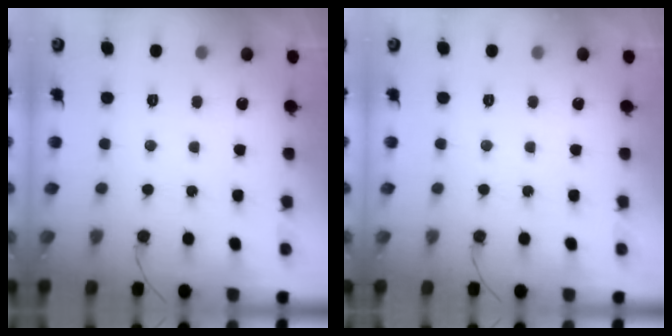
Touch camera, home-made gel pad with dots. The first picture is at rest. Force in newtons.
{"total": 0.0}